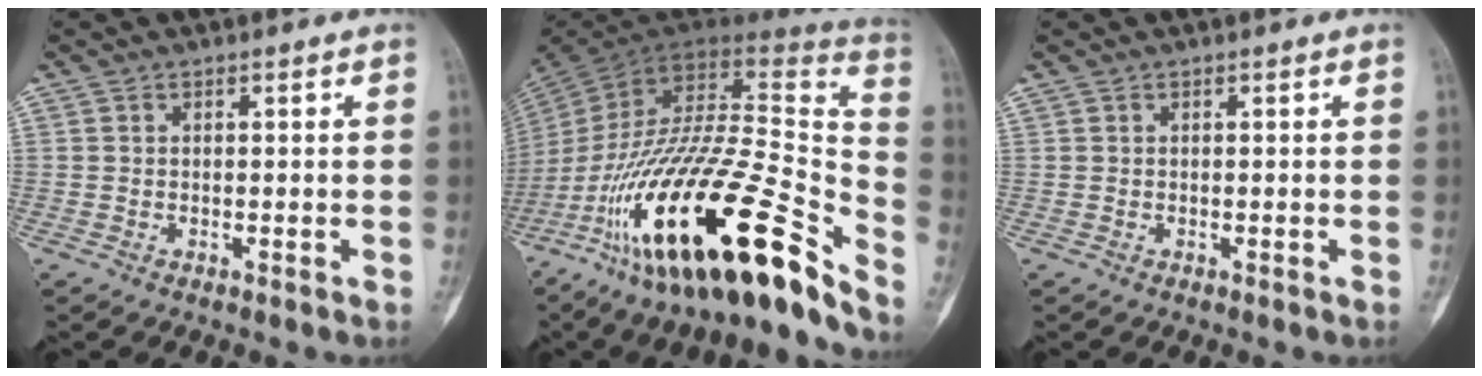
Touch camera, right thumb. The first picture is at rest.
{"total": 33.9, "force": [-20.7, 8.8, 25.3], "torque": [-0.388, 0.068, -0.346]}
{"total": 0.0}